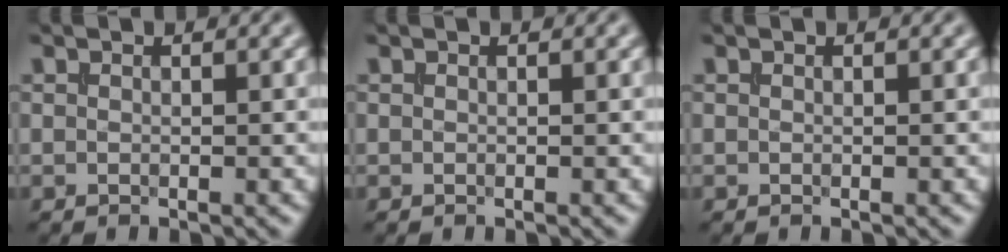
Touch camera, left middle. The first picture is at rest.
{"total": 0.0}
{"total": 0.0}